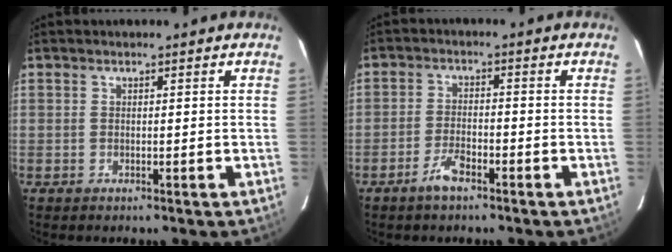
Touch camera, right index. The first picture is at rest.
{"total": 4.4, "force": [-3.0, 1.4, 2.8], "torque": [-0.067, 0.001, -0.057]}